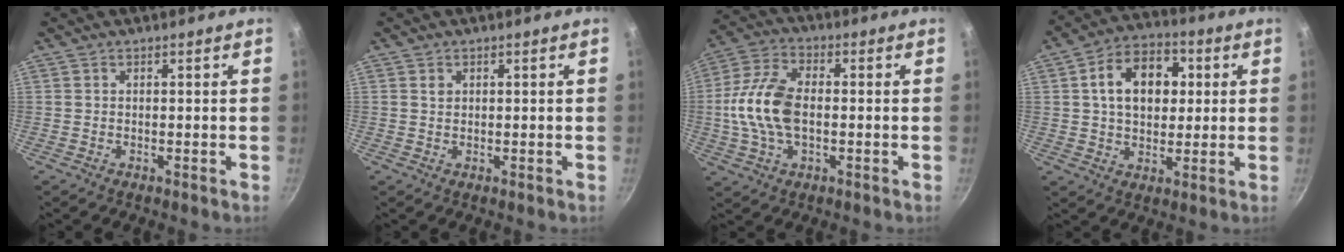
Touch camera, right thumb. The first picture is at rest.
{"total": 1.1, "force": [0.4, 0.9, 0.5], "torque": [-0.007, 0.000, 0.007]}
{"total": 13.1, "force": [-0.7, 7.4, 10.8], "torque": [-0.214, 0.027, -0.026]}
{"total": 13.6, "force": [2.7, 9.5, 9.3], "torque": [-0.114, 0.014, 0.033]}